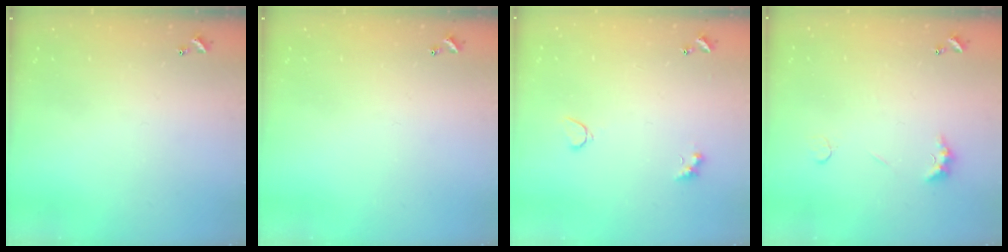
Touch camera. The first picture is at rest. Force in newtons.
{"total": 0.0}
{"total": 3.5, "press": 3.3, "slide": 0.9}
{"total": 2.5, "press": 2.4, "slide": 0.7}